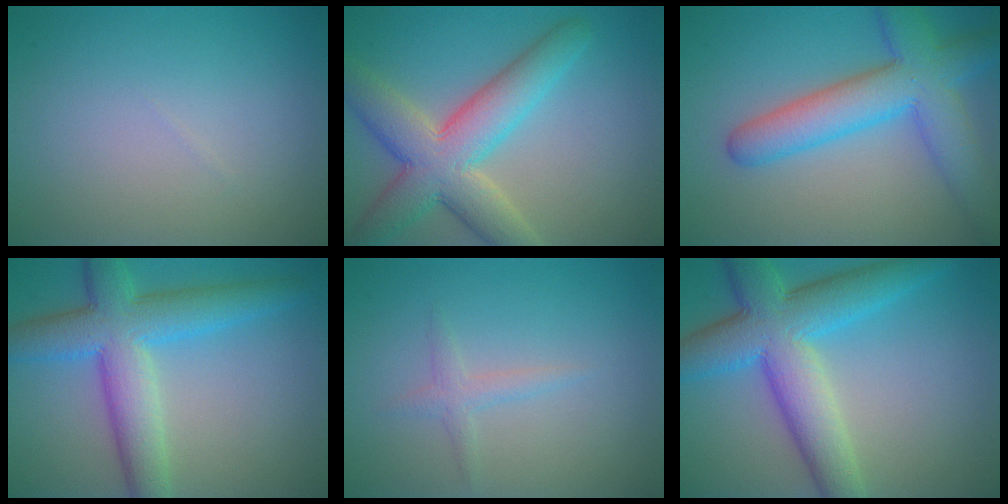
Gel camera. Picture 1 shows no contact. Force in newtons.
{"total": 8.1, "press": 8.1, "slide": 0.5}
{"total": 7.7, "press": 7.7, "slide": 0.5}
{"total": 7.7, "press": 7.7, "slide": 0.2}
{"total": 1.3, "press": 1.3, "slide": 0.1}
{"total": 9.0, "press": 9.0, "slide": 0.2}